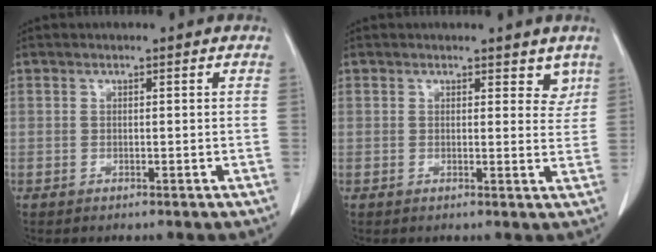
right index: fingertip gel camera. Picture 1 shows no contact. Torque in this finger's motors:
{"motor_torque": [-0.14, 0.14, 0.04, 0.00]}